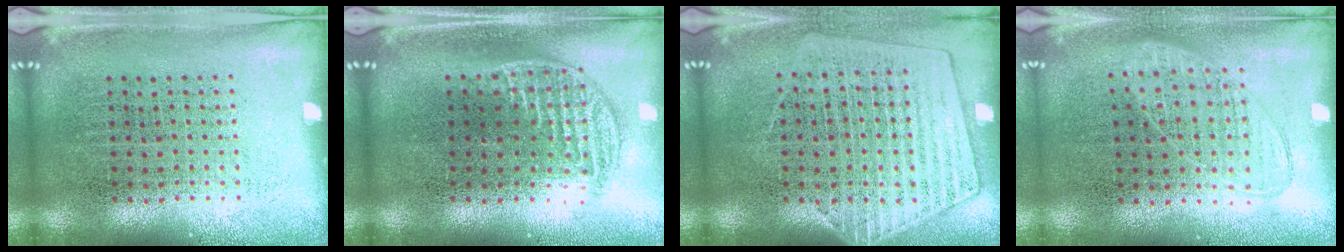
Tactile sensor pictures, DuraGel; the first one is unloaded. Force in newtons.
{"total": 1.3, "press": 1.1, "slide": 0.7}
{"total": 1.4, "press": 1.3, "slide": 0.5}
{"total": 0.9, "press": 0.8, "slide": 0.3}